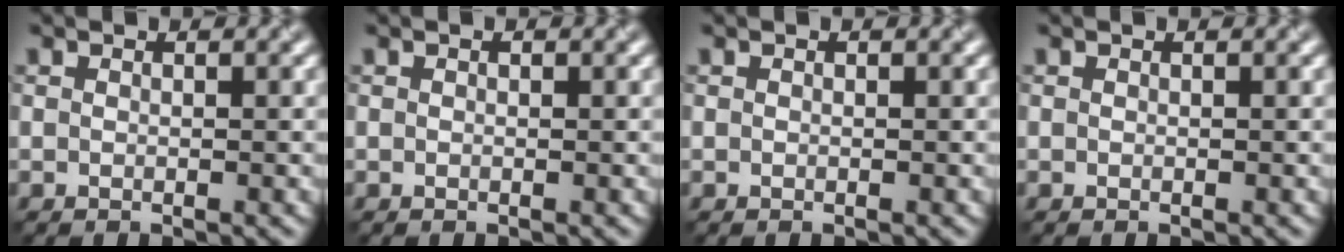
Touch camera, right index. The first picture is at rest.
{"total": 0.0}
{"total": 0.0}
{"total": 0.0}